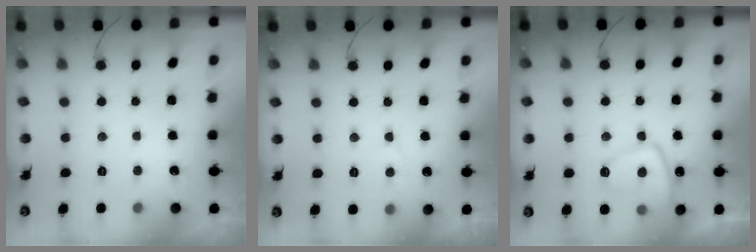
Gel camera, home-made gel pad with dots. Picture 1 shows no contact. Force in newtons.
{"total": 2.7, "press": 2.7, "slide": 0.3}
{"total": 10.6, "press": 10.5, "slide": 1.2}